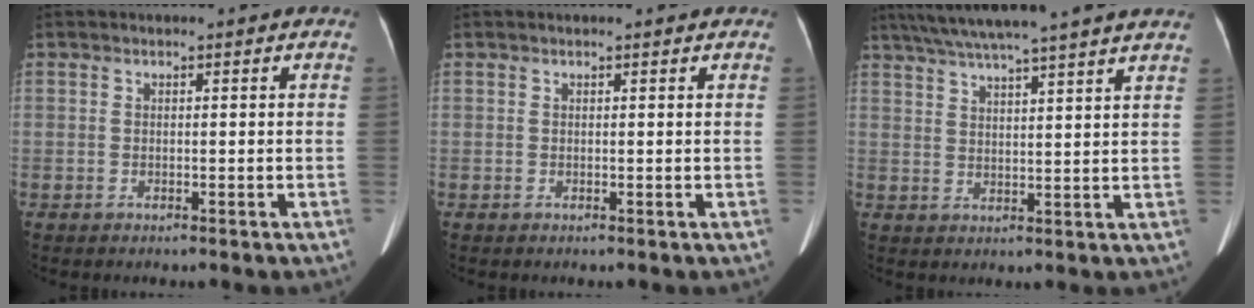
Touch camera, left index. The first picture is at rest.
{"total": 0.7, "force": [0.7, 0.0, 0.2], "torque": [-0.009, 0.005, 0.007]}
{"total": 18.3, "force": [15.8, -0.6, 9.2], "torque": [-0.160, 0.023, 0.217]}